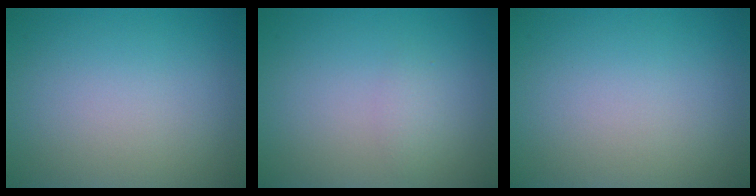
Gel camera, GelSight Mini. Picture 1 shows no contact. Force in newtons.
{"total": 1.0, "press": 1.0, "slide": 0.2}
{"total": 0.0}